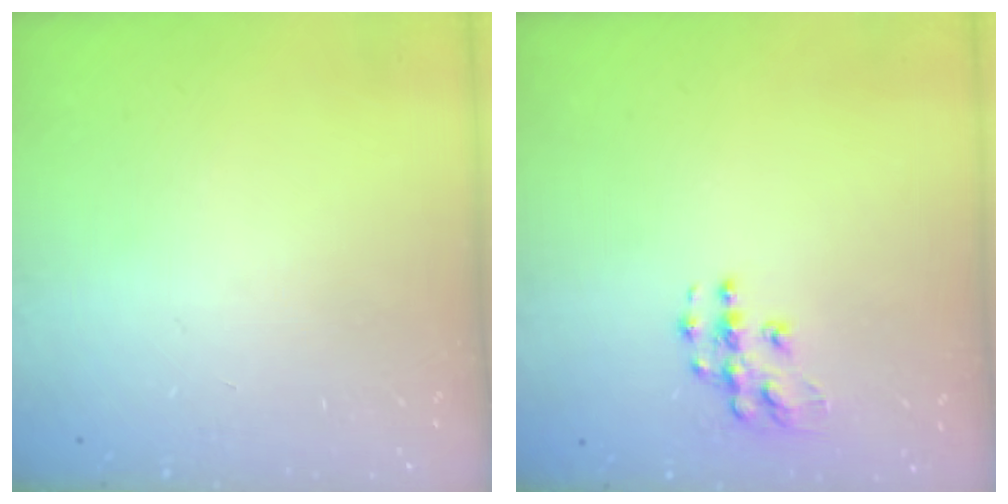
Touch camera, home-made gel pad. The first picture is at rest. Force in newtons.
{"total": 8.2, "press": 8.2, "slide": 0.4}